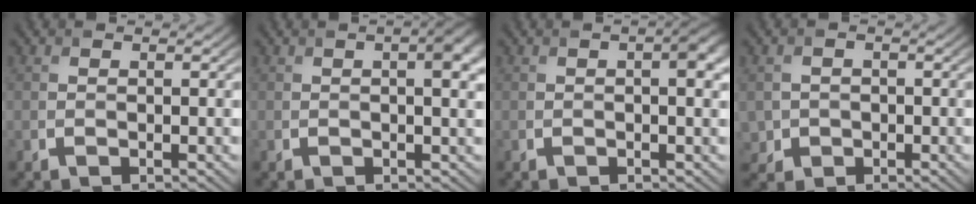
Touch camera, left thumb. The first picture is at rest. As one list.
[{"total": 4.0, "force": [0.6, 1.4, 3.7], "torque": [-0.048, 0.005, 0.011]}, {"total": 3.2, "force": [0.4, 1.4, 2.9], "torque": [-0.041, 0.006, 0.004]}, {"total": 2.7, "force": [-0.9, 2.5, 0.5], "torque": [-0.016, -0.005, -0.020]}]